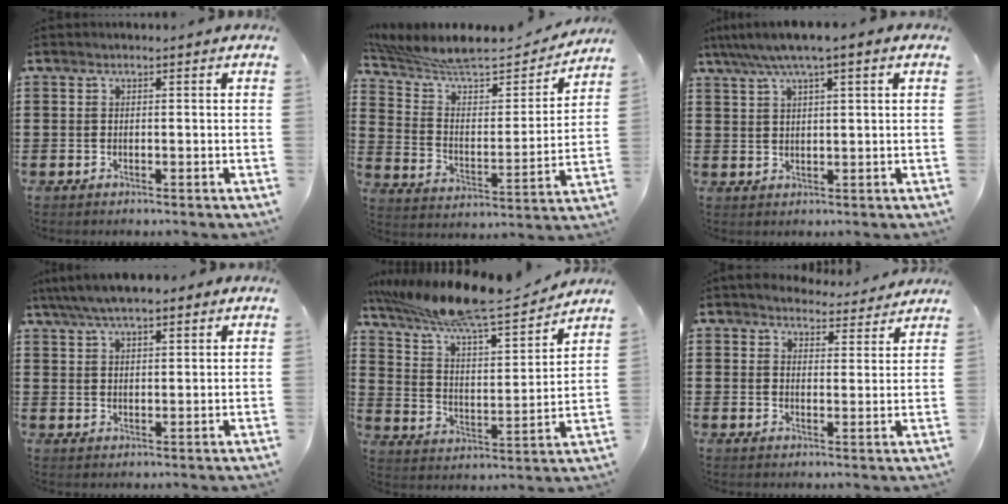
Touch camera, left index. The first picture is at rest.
{"total": 8.4, "force": [7.5, 1.6, 3.3], "torque": [-0.101, -0.055, 0.125]}
{"total": 3.9, "force": [2.2, 0.2, 3.2], "torque": [-0.065, 0.002, 0.037]}
{"total": 5.1, "force": [3.9, 1.4, 2.9], "torque": [-0.065, 0.000, 0.072]}
{"total": 10.9, "force": [9.4, 0.6, 5.5], "torque": [-0.142, -0.060, 0.159]}
{"total": 4.3, "force": [4.2, 0.8, 0.6], "torque": [-0.020, -0.021, 0.075]}